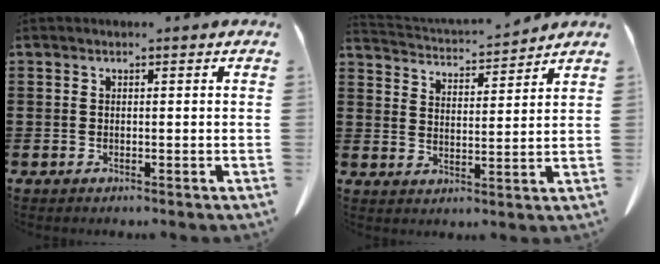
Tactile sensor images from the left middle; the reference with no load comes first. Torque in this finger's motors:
{"motor_torque": [0.01, -0.30, -0.28, -0.07]}